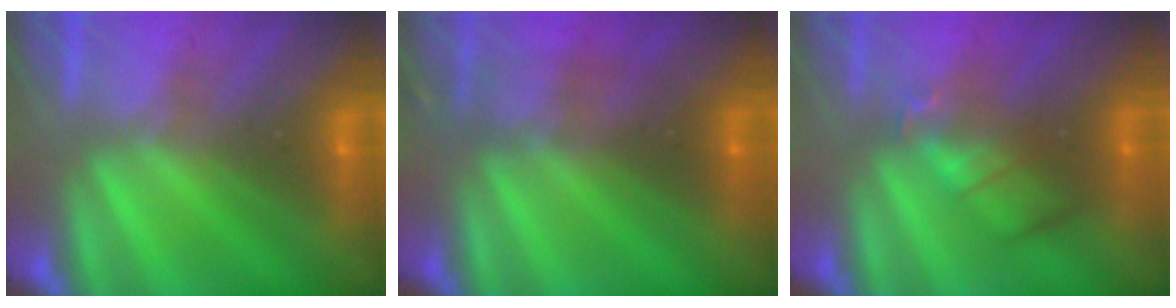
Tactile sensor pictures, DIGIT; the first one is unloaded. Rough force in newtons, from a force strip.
{"total": 2.7}
{"total": 2.4}